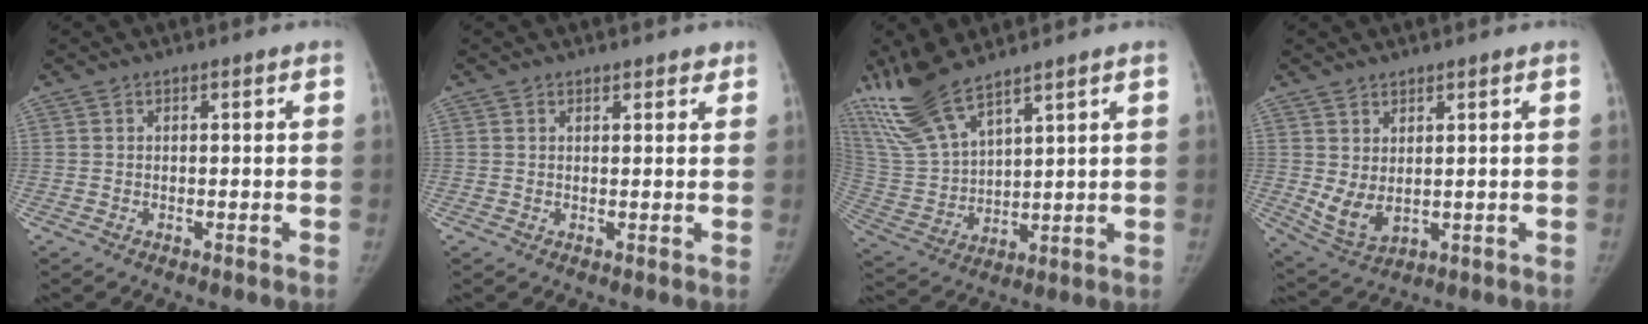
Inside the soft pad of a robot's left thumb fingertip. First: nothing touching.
{"total": 1.7, "force": [1.4, 0.9, 0.4], "torque": [0.010, -0.007, 0.014]}
{"total": 14.0, "force": [11.2, 3.8, 7.6], "torque": [-0.160, -0.044, 0.244]}
{"total": 5.8, "force": [1.4, 3.3, 4.6], "torque": [-0.088, -0.018, 0.044]}